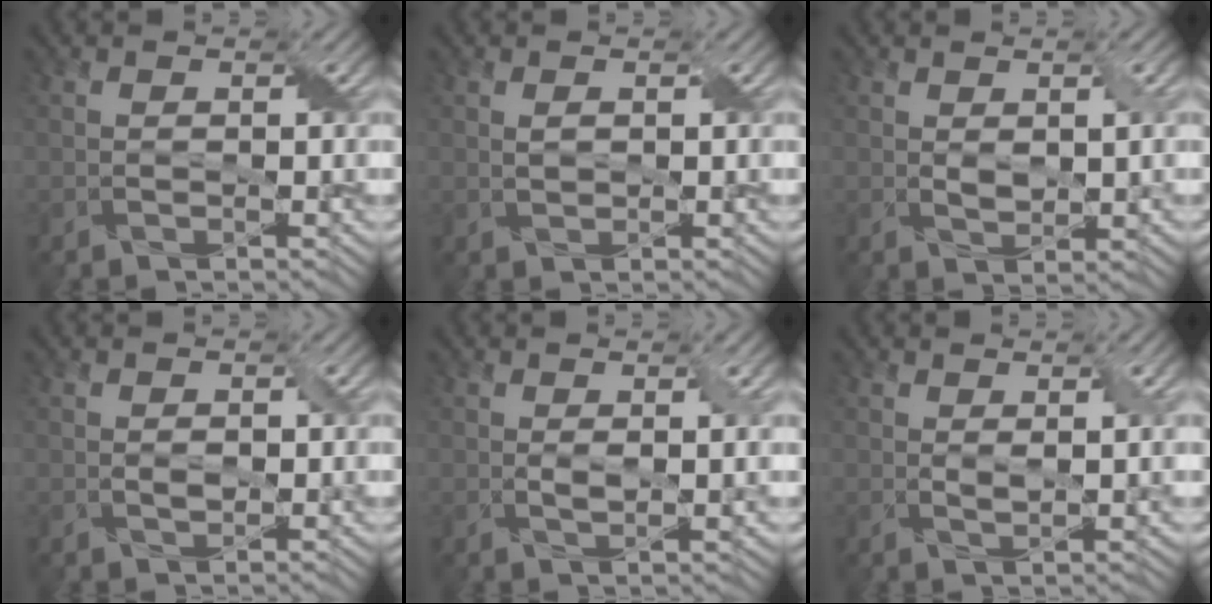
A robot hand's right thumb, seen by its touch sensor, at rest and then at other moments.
{"total": 1.3, "force": [0.4, 0.7, 1.0], "torque": [-0.023, 0.001, 0.010]}
{"total": 2.4, "force": [0.7, 1.1, 2.0], "torque": [-0.042, -0.001, 0.018]}
{"total": 1.2, "force": [0.1, 0.7, 1.0], "torque": [-0.020, -0.001, 0.004]}
{"total": 2.6, "force": [0.8, 0.5, 2.4], "torque": [-0.045, 0.002, 0.015]}
{"total": 2.6, "force": [1.0, 0.5, 2.3], "torque": [-0.045, 0.000, 0.020]}